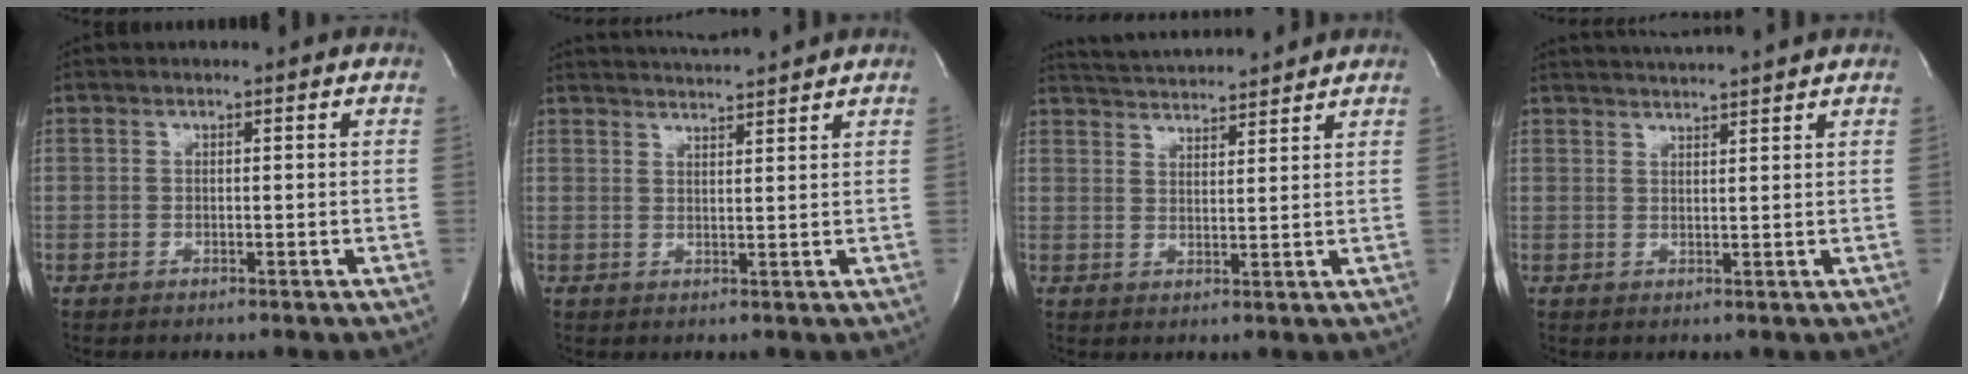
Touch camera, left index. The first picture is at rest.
{"total": 6.7, "force": [6.4, -0.8, 1.7], "torque": [-0.036, 0.012, 0.097]}
{"total": 10.3, "force": [9.8, 0.7, 3.0], "torque": [-0.060, 0.018, 0.152]}
{"total": 6.0, "force": [5.7, -1.0, 1.7], "torque": [-0.031, 0.015, 0.084]}